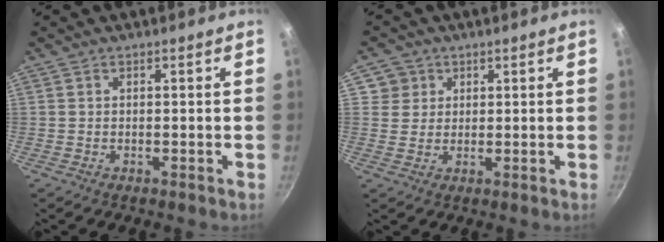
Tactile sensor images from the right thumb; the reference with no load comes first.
{"total": 4.2, "force": [1.6, 3.9, 0.3], "torque": [0.031, 0.007, 0.024]}